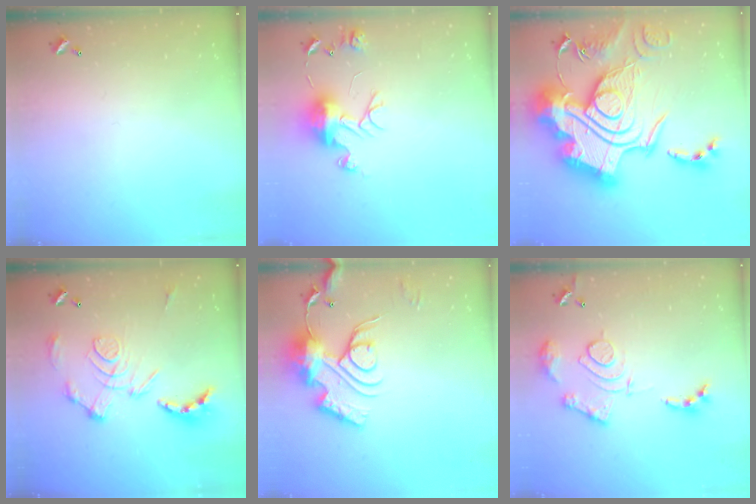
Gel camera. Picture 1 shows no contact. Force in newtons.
{"total": 11.6, "press": 11.6, "slide": 1.1}
{"total": 0.7, "press": 0.7, "slide": 0.1}
{"total": 3.4, "press": 2.7, "slide": 2.0}
{"total": 18.0, "press": 18.0, "slide": 1.7}
{"total": 14.5, "press": 14.4, "slide": 1.3}